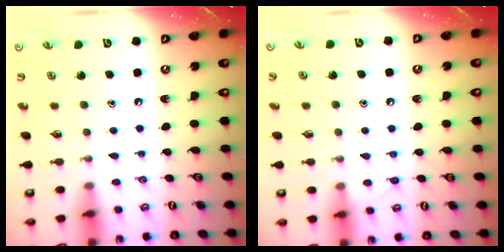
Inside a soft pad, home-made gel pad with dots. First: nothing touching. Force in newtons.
{"total": 7.2, "press": 7.1, "slide": 0.8}